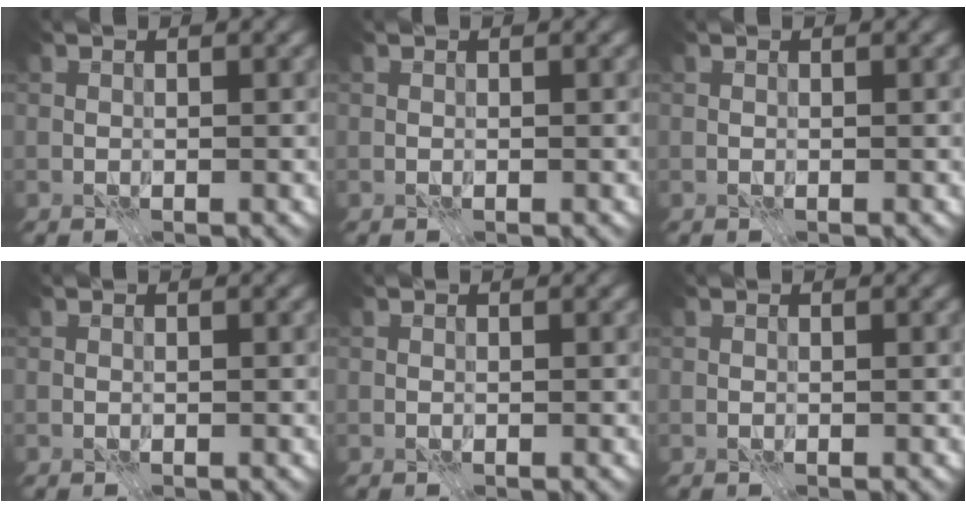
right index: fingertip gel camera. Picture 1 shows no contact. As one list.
[{"total": 0.0}, {"total": 0.0}, {"total": 0.0}, {"total": 0.0}, {"total": 0.0}]